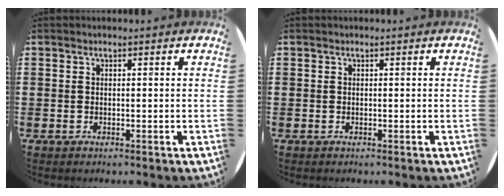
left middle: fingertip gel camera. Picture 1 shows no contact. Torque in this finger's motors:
{"motor_torque": [0.00, 0.00, 0.01, 0.00]}